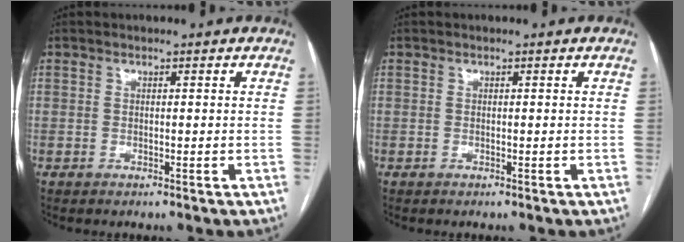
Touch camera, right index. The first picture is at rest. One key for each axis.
{"total": 0.0}